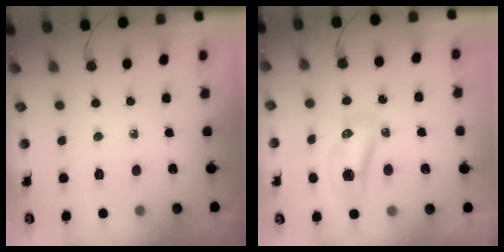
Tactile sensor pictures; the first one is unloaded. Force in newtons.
{"total": 8.8, "press": 8.5, "slide": 1.9}